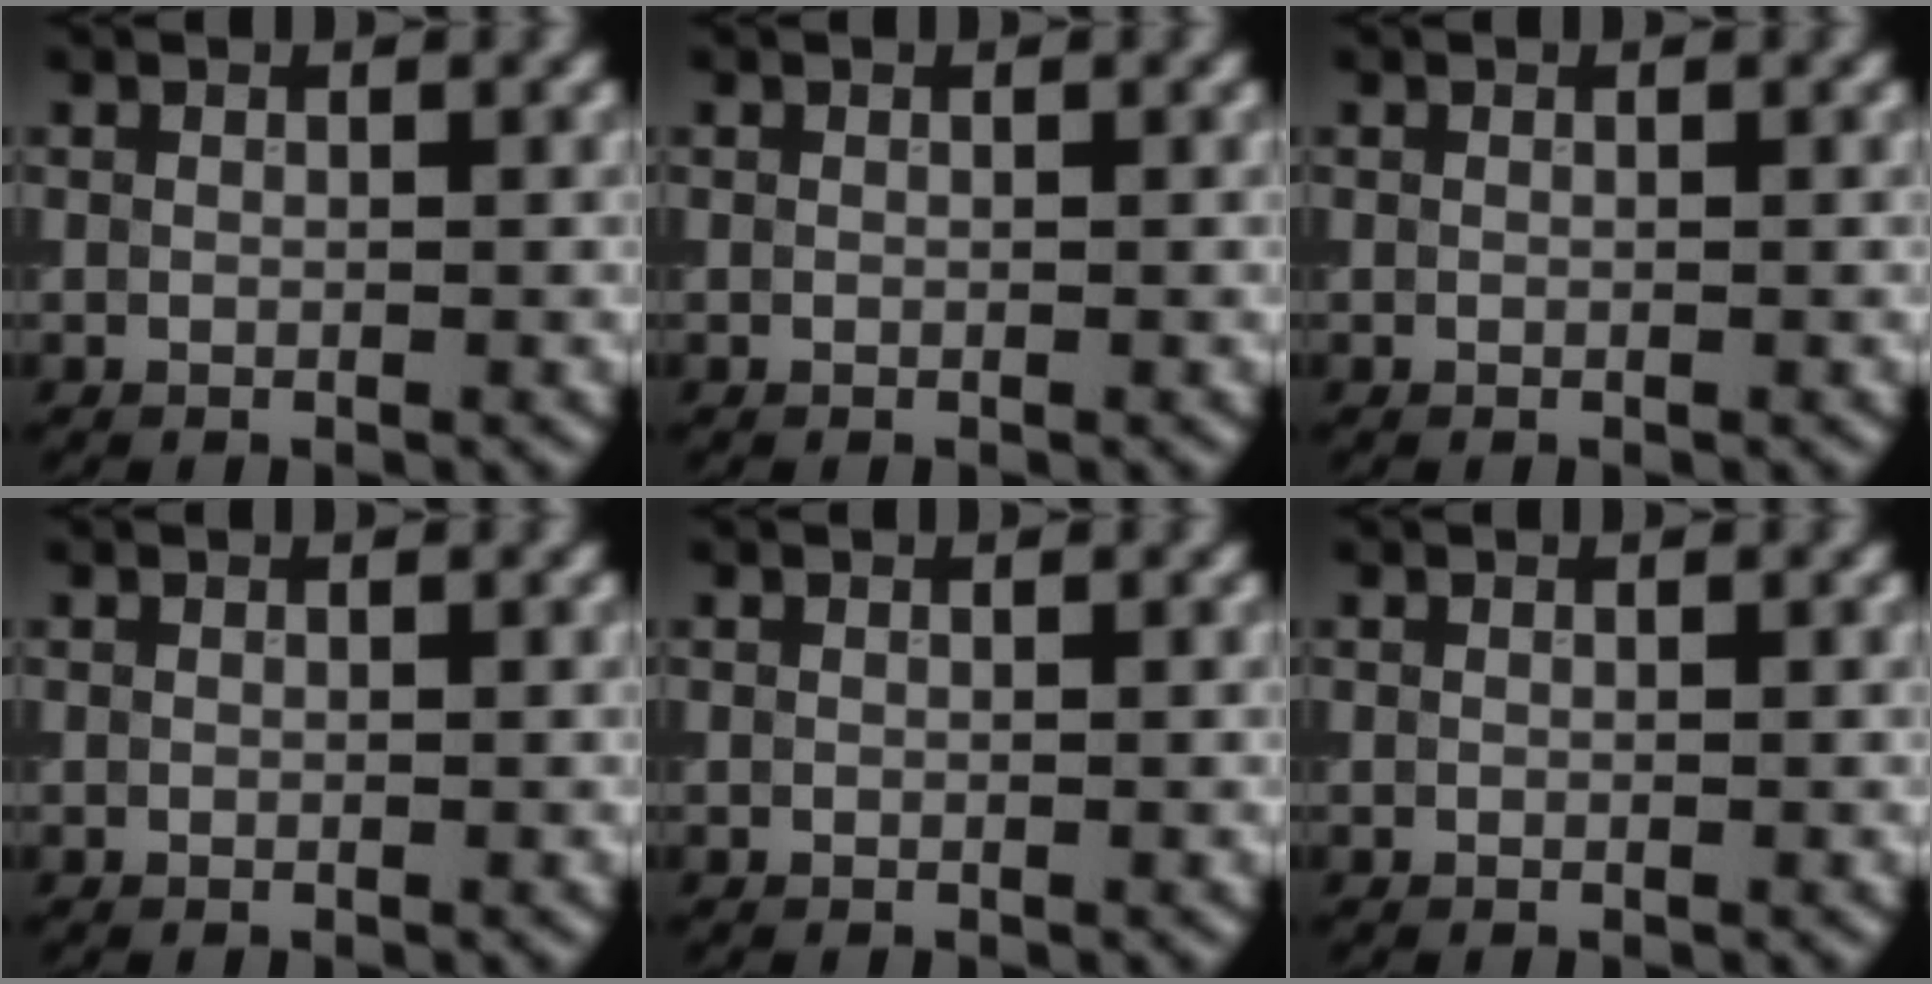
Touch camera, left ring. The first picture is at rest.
{"total": 0.0}
{"total": 0.0}
{"total": 0.0}
{"total": 0.0}
{"total": 0.0}